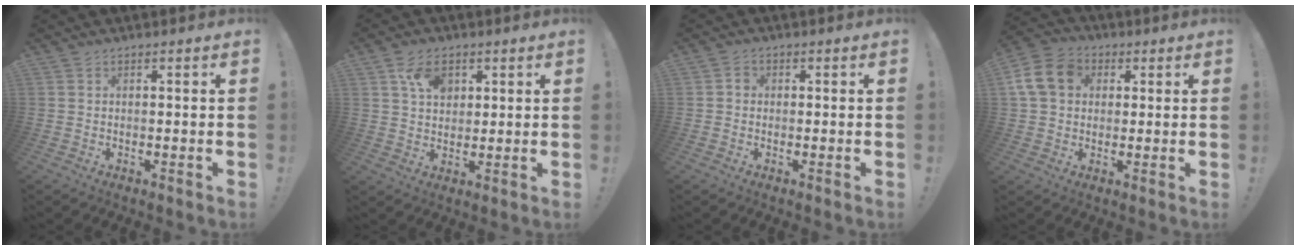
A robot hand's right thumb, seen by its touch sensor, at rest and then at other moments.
{"total": 8.0, "force": [3.5, 5.7, 4.4], "torque": [-0.071, 0.001, 0.066]}
{"total": 1.8, "force": [-0.4, 1.5, 0.9], "torque": [-0.017, 0.007, -0.006]}
{"total": 13.2, "force": [3.1, 10.6, 7.2], "torque": [-0.122, 0.005, 0.065]}